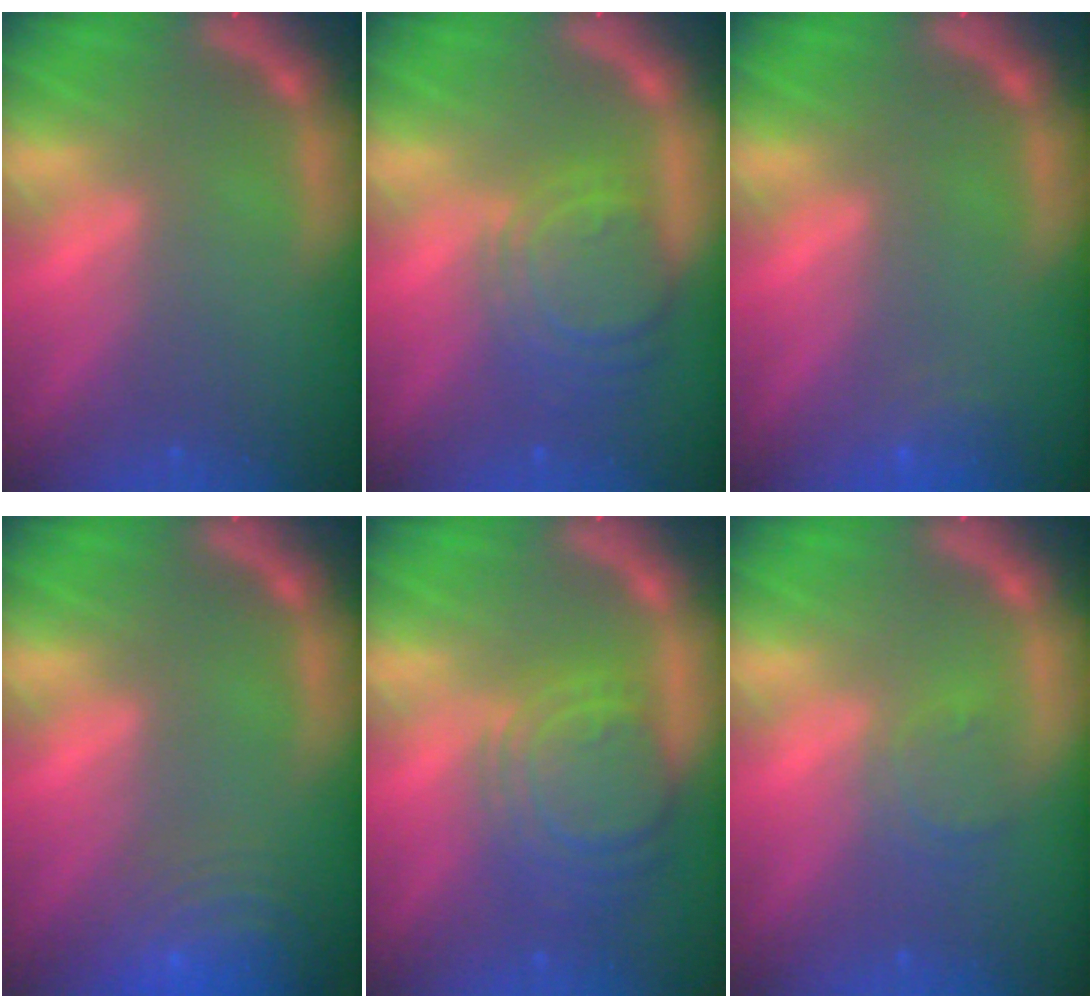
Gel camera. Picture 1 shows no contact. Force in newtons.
{"total": 6.5}
{"total": 1.9}
{"total": 9.5}
{"total": 7.6}
{"total": 2.4}